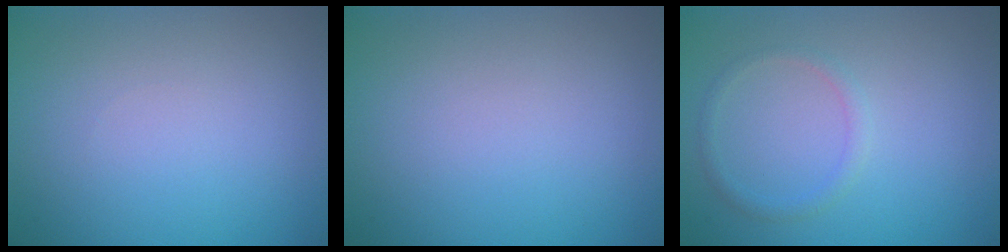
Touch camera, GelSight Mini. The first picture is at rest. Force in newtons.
{"total": 0.0}
{"total": 1.2, "press": 1.2, "slide": 0.2}